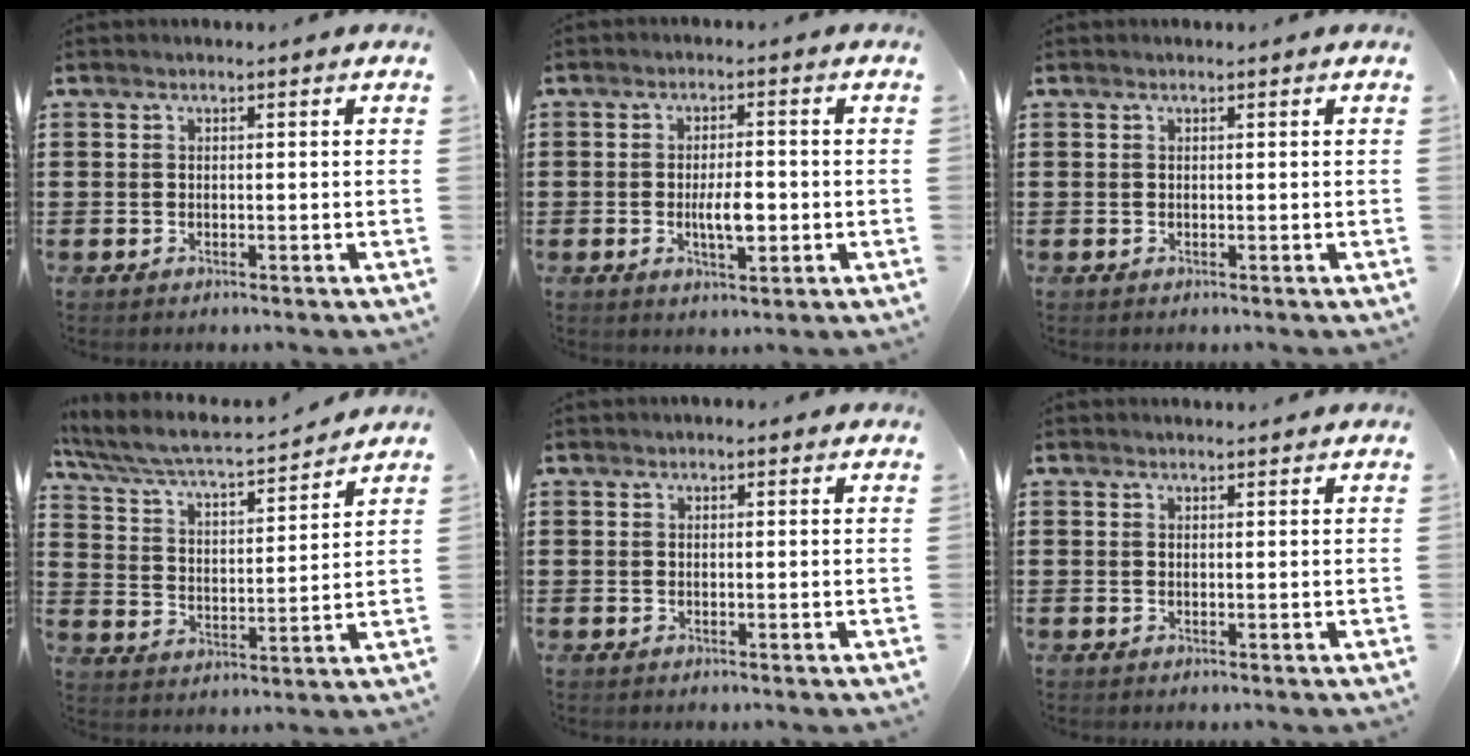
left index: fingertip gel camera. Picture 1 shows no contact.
{"total": 5.1, "force": [-0.7, 1.9, 4.6], "torque": [-0.079, 0.000, -0.015]}
{"total": 0.0}
{"total": 5.6, "force": [5.0, 0.6, 2.5], "torque": [-0.072, -0.034, 0.079]}
{"total": 0.8, "force": [0.7, 0.3, 0.3], "torque": [-0.007, 0.002, 0.014]}
{"total": 1.1, "force": [1.1, 0.1, 0.2], "torque": [-0.005, -0.001, 0.021]}